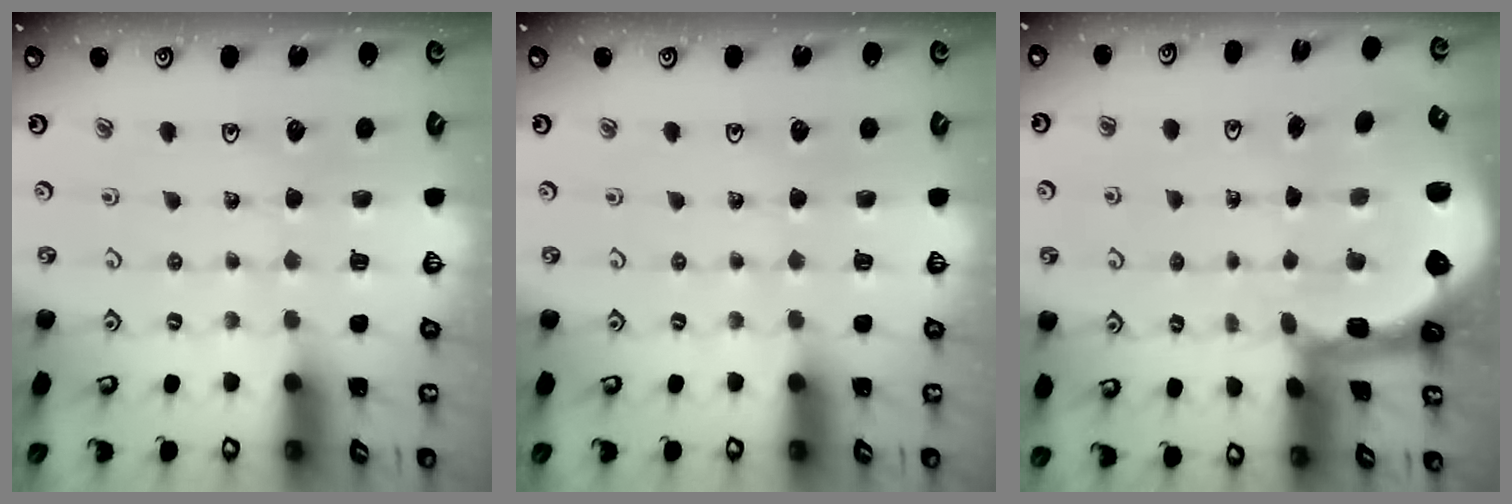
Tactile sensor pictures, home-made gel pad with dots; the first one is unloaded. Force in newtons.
{"total": 0.0}
{"total": 3.7, "press": 3.3, "slide": 1.7}